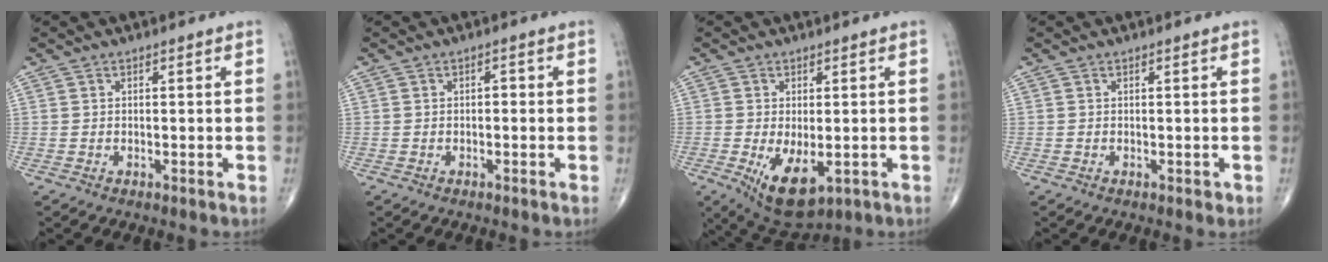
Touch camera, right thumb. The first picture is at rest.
{"total": 1.0, "force": [-0.1, 0.6, 0.8], "torque": [-0.007, 0.006, -0.003]}
{"total": 8.8, "force": [-2.4, 4.3, 7.3], "torque": [-0.116, -0.017, -0.021]}
{"total": 0.6, "force": [-0.1, 0.4, 0.4], "torque": [-0.001, 0.001, -0.002]}